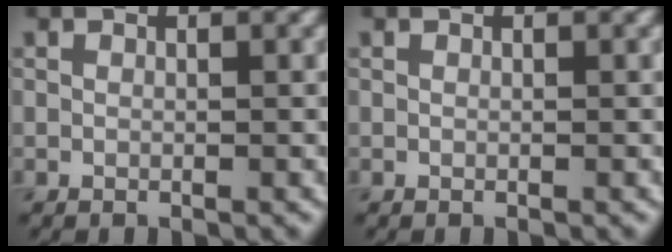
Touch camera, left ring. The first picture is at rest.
{"total": 0.0}